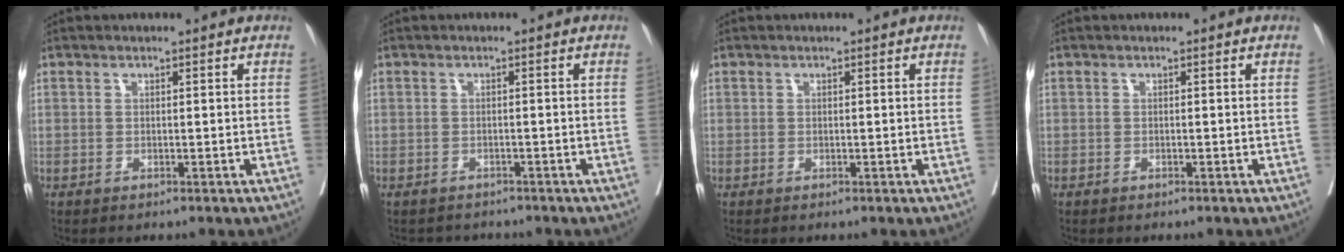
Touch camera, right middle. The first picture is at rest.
{"total": 3.1, "force": [-2.9, 1.1, 0.0], "torque": [0.000, -0.003, -0.043]}
{"total": 0.0}
{"total": 0.0}